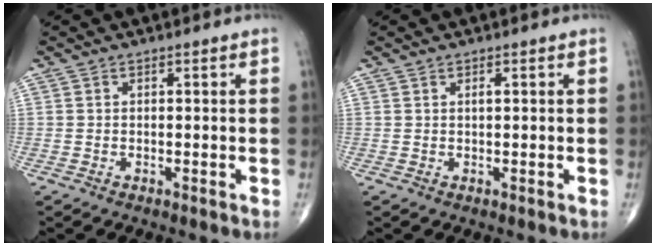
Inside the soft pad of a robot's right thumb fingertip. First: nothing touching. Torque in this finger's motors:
{"motor_torque": [-0.19, 0.55, 0.05, 0.02, -0.01]}